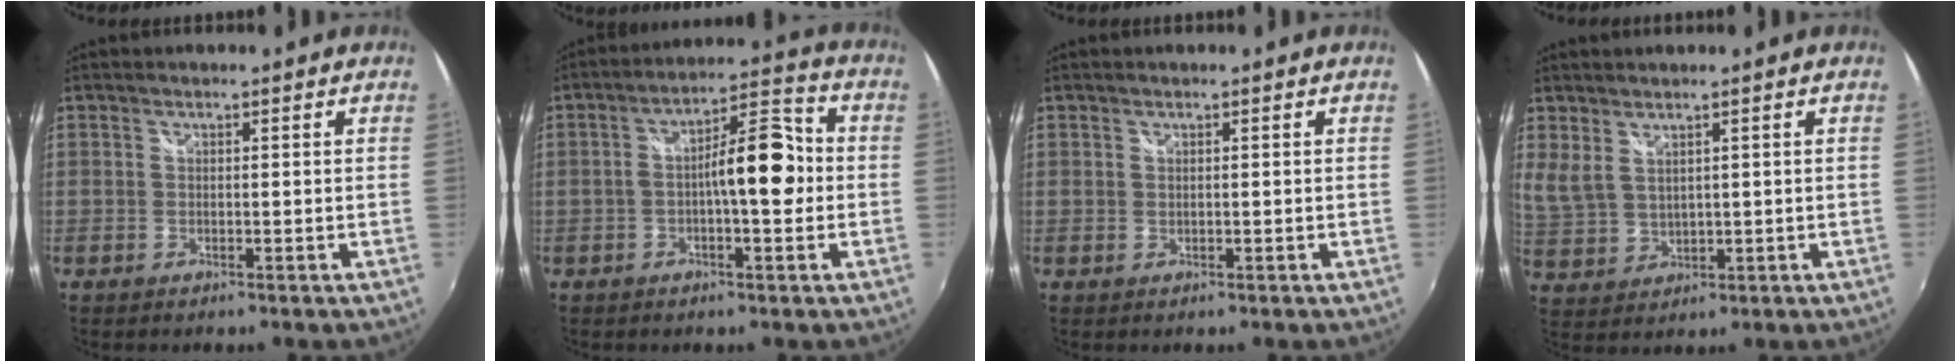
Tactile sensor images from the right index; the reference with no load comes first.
{"total": 9.5, "force": [-0.9, 2.8, 9.0], "torque": [-0.142, 0.024, -0.016]}
{"total": 0.0}
{"total": 4.2, "force": [2.9, 1.9, 2.4], "torque": [-0.051, -0.003, 0.067]}